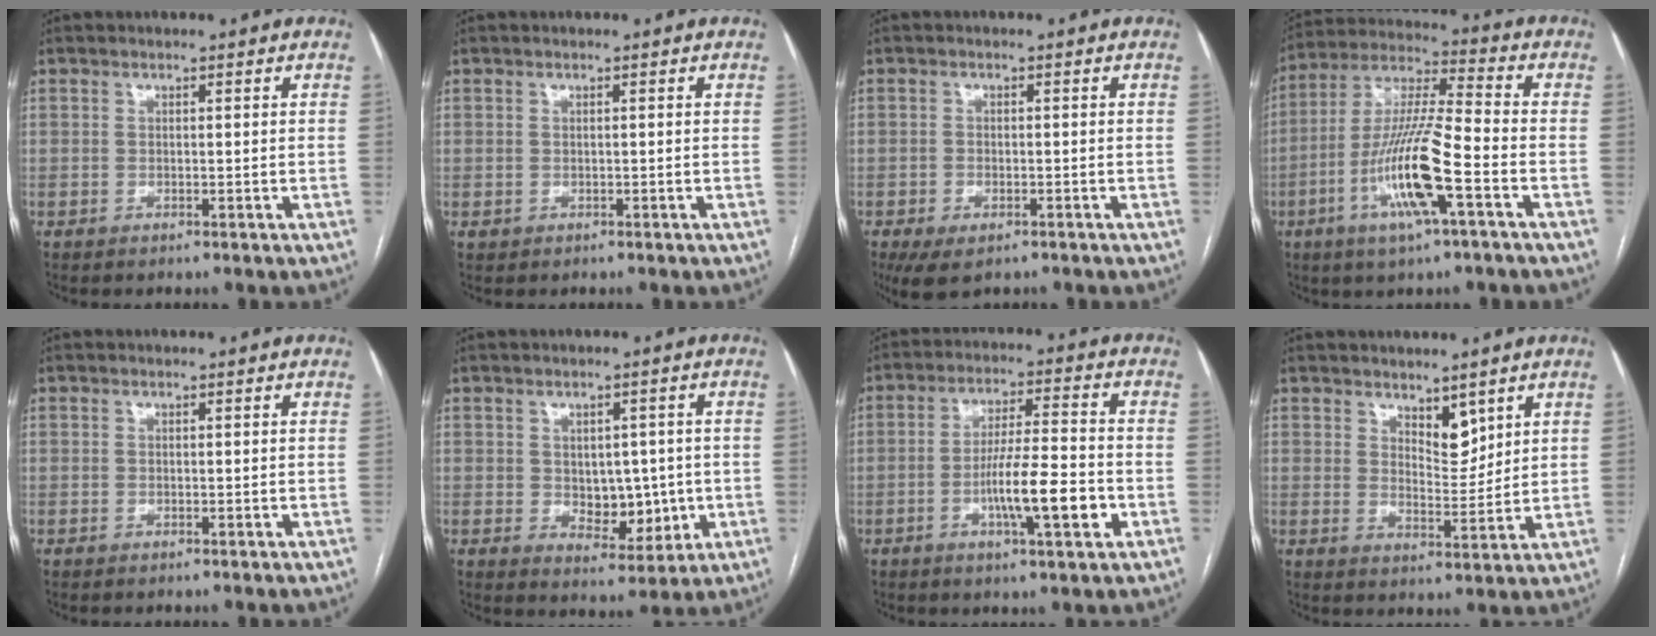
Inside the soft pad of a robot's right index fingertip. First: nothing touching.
{"total": 0.6, "force": [0.0, 0.6, 0.1], "torque": [0.001, 0.003, 0.001]}
{"total": 5.2, "force": [-3.3, 2.5, 3.1], "torque": [-0.055, -0.008, -0.049]}
{"total": 14.7, "force": [-5.2, 1.1, 13.8], "torque": [-0.275, -0.005, -0.099]}
{"total": 0.0}
{"total": 6.9, "force": [-0.3, 4.4, 5.4], "torque": [-0.064, 0.002, 0.010]}
{"total": 10.6, "force": [-3.3, 1.2, 9.9], "torque": [-0.168, 0.000, -0.057]}
{"total": 4.7, "force": [3.2, 2.1, 2.7], "torque": [-0.042, -0.008, 0.059]}